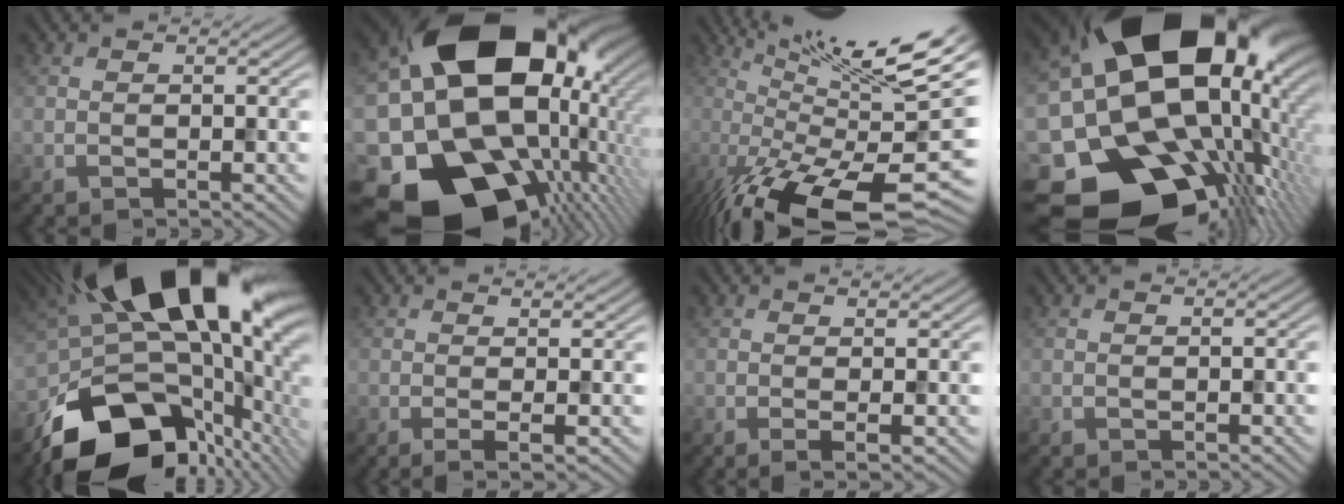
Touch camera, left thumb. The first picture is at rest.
{"total": 23.1, "force": [-1.9, 18.0, 14.3], "torque": [-0.249, -0.048, -0.040]}
{"total": 17.7, "force": [-1.0, 3.1, 17.4], "torque": [-0.251, 0.002, 0.002]}
{"total": 22.5, "force": [-0.4, 16.5, 15.3], "torque": [-0.273, -0.072, -0.006]}
{"total": 20.0, "force": [-2.7, 11.4, 16.2], "torque": [-0.249, -0.074, -0.014]}
{"total": 2.6, "force": [0.3, 0.5, 2.5], "torque": [-0.037, 0.006, -0.002]}
{"total": 2.1, "force": [0.3, 0.4, 2.0], "torque": [-0.032, 0.005, 0.000]}
{"total": 0.0}